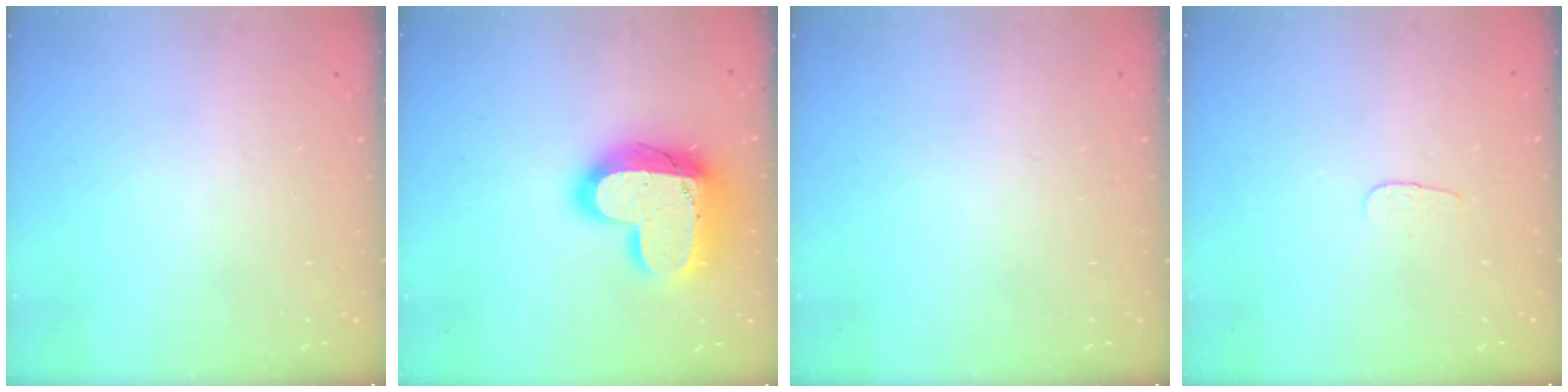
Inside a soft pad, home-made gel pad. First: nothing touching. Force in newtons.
{"total": 20.0, "press": 20.0, "slide": 1.6}
{"total": 0.0}
{"total": 2.9, "press": 2.8, "slide": 0.3}